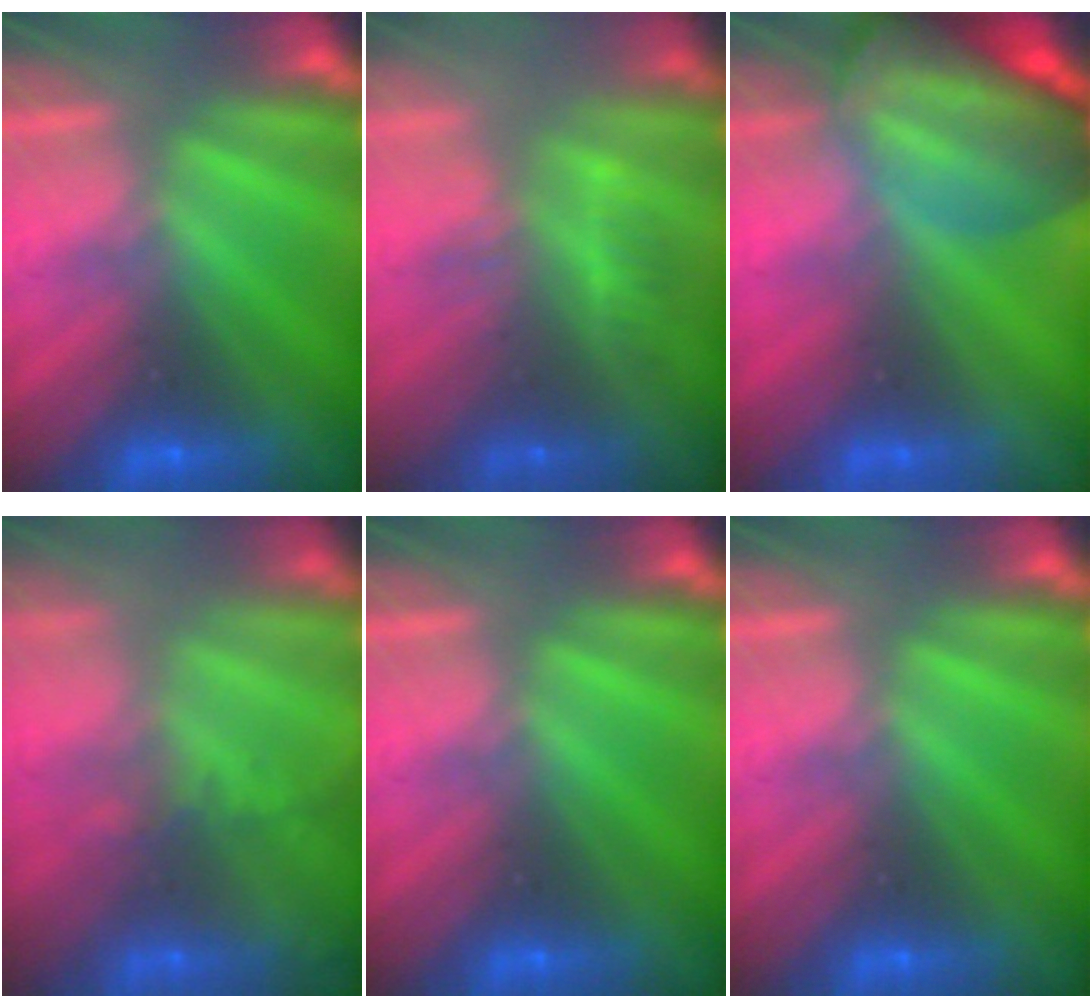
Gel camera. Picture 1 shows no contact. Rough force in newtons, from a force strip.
{"total": 3.2}
{"total": 5.7}
{"total": 7.2}
{"total": 0.0}
{"total": 0.0}